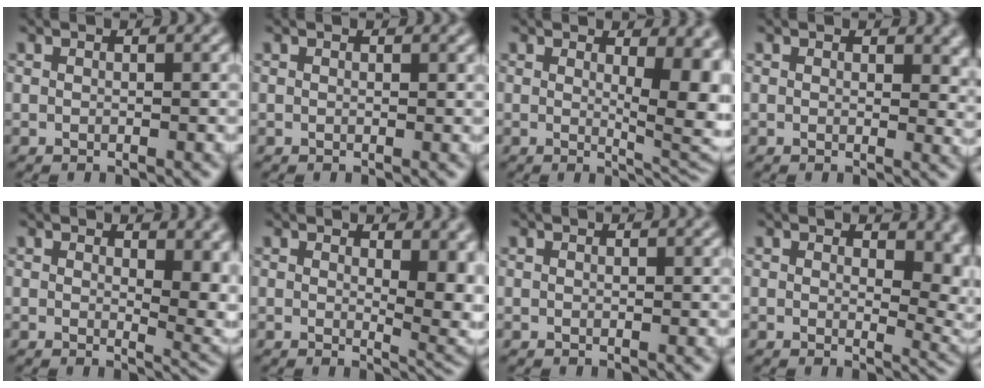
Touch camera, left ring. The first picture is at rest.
{"total": 0.0}
{"total": 8.1, "force": [1.5, 2.9, 7.4], "torque": [-0.075, -0.009, 0.028]}
{"total": 2.5, "force": [0.8, 1.5, 1.8], "torque": [-0.016, -0.004, 0.007]}
{"total": 6.1, "force": [1.2, 2.8, 5.2], "torque": [-0.061, -0.012, 0.025]}
{"total": 6.6, "force": [1.1, 2.8, 5.9], "torque": [-0.069, -0.013, 0.025]}
{"total": 0.0}
{"total": 5.3, "force": [1.7, 2.9, 4.1], "torque": [-0.039, -0.011, 0.026]}